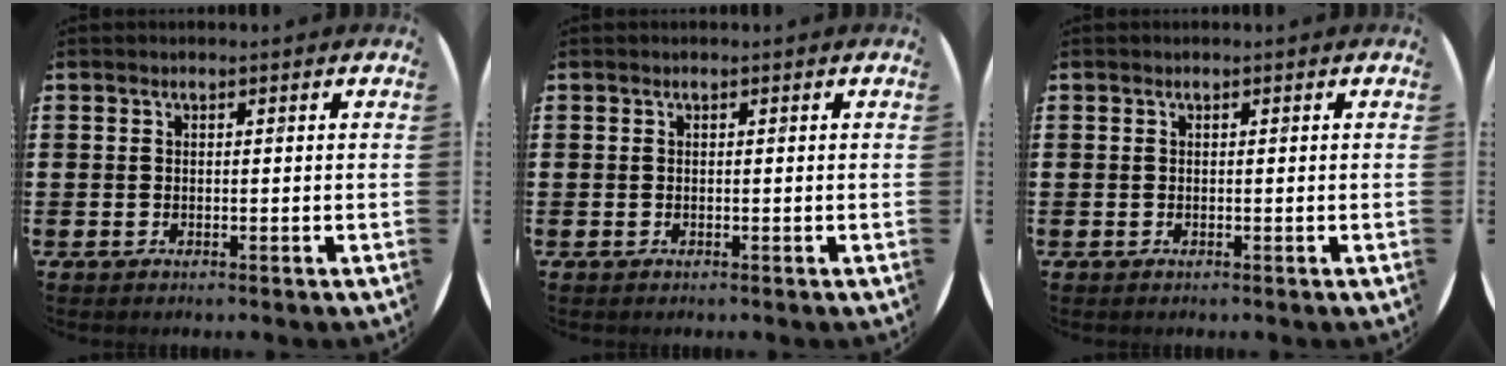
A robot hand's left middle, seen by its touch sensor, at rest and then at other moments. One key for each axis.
{"total": 0.0}
{"total": 0.0}